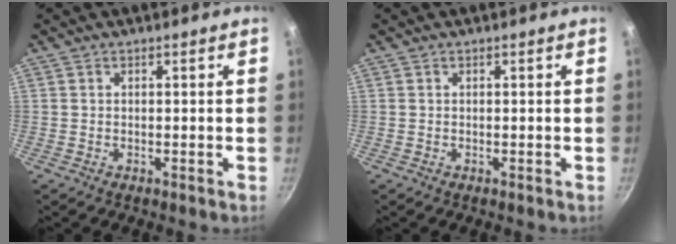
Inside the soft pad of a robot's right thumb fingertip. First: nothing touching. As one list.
[{"total": 0.0}]